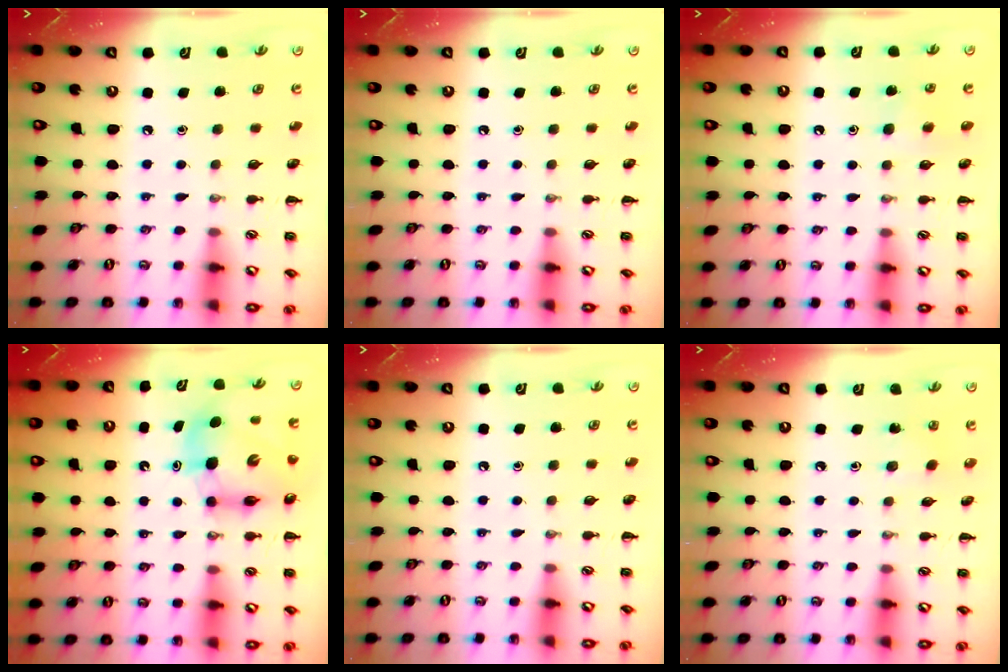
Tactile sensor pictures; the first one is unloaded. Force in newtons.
{"total": 0.0}
{"total": 4.8, "press": 4.5, "slide": 1.7}
{"total": 8.8, "press": 8.4, "slide": 2.7}
{"total": 0.0}
{"total": 2.2, "press": 2.1, "slide": 0.7}